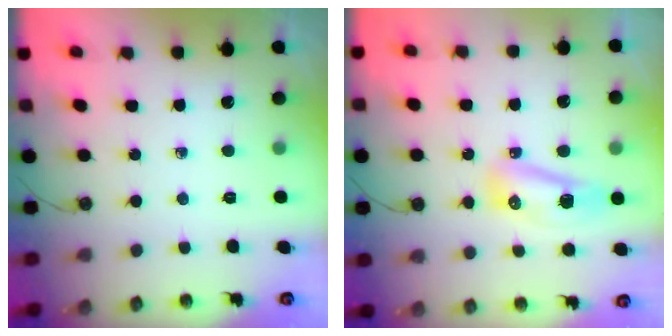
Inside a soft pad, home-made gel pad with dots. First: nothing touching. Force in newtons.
{"total": 8.1, "press": 8.0, "slide": 1.6}